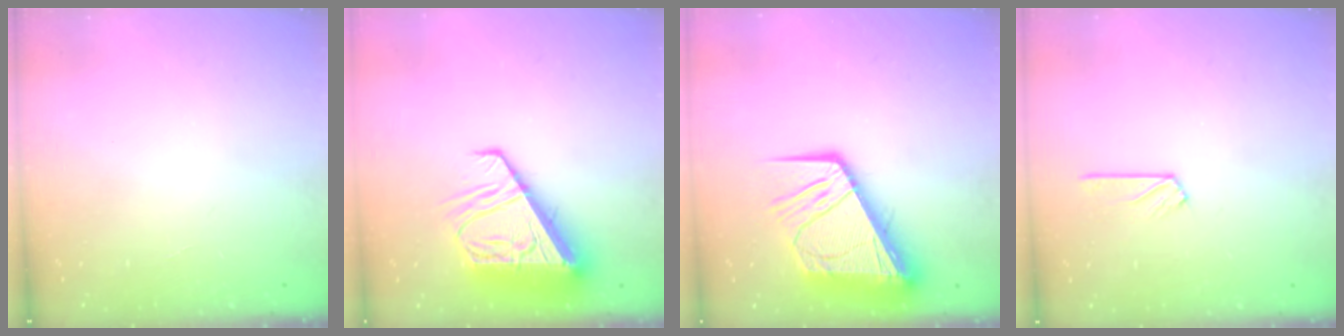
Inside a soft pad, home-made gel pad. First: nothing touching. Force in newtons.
{"total": 12.5, "press": 12.4, "slide": 1.6}
{"total": 17.1, "press": 17.0, "slide": 1.9}
{"total": 3.0, "press": 3.0, "slide": 0.3}